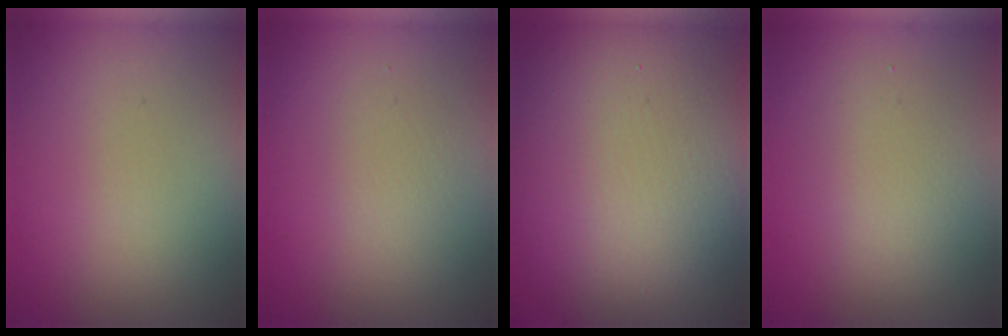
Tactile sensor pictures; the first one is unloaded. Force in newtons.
{"total": 1.2, "press": 1.2, "slide": 0.0}
{"total": 15.5, "press": 15.5, "slide": 0.9}
{"total": 2.8, "press": 2.8, "slide": 0.3}